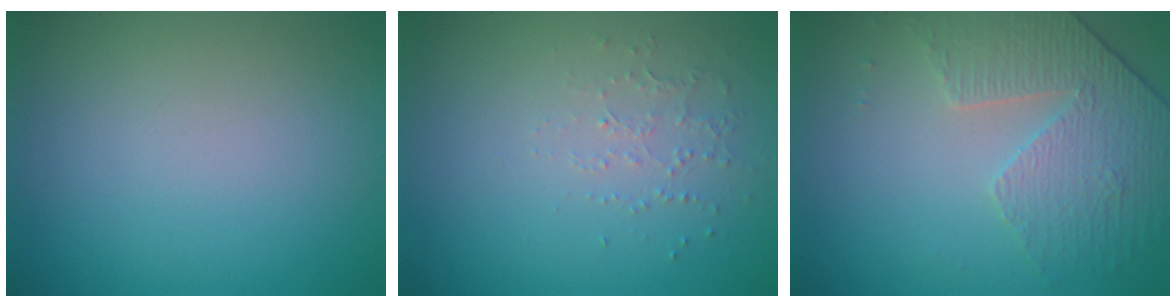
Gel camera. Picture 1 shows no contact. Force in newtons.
{"total": 1.0, "press": 0.6, "slide": 0.8}
{"total": 4.7, "press": 3.4, "slide": 3.2}